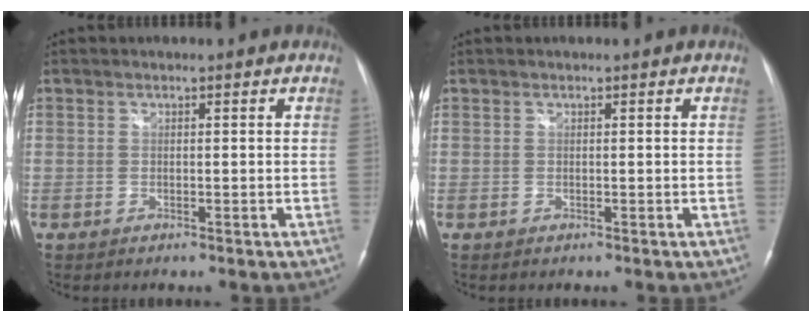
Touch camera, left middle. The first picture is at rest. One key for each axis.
{"total": 0.0}